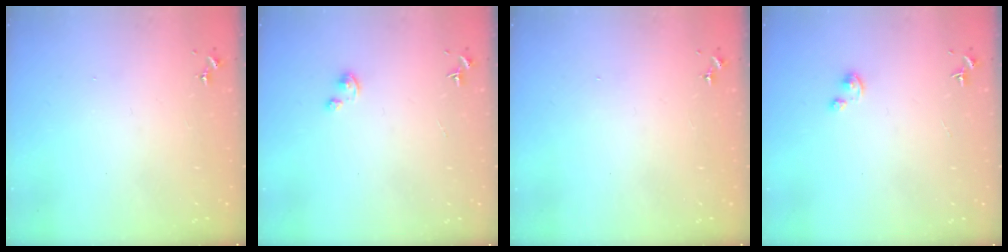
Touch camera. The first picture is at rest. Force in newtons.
{"total": 2.6, "press": 2.6, "slide": 0.2}
{"total": 0.0}
{"total": 2.6, "press": 2.6, "slide": 0.2}